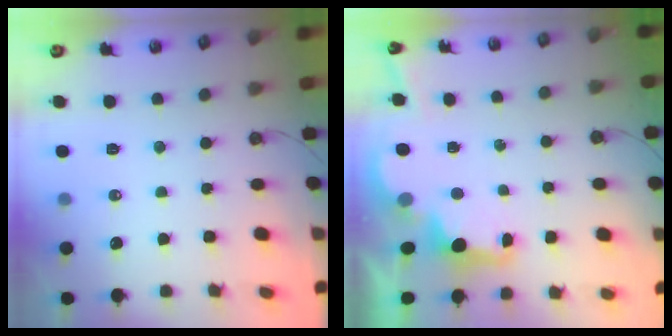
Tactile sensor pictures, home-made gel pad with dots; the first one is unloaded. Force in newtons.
{"total": 2.5, "press": 2.4, "slide": 0.8}